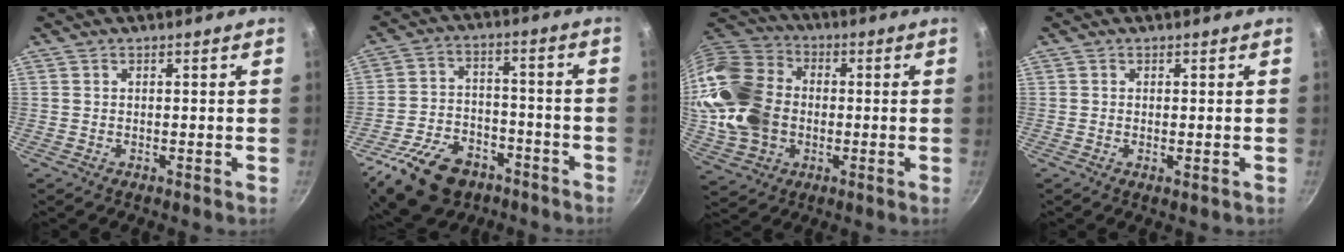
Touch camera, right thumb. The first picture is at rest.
{"total": 17.2, "force": [-10.3, 10.5, 8.9], "torque": [-0.140, 0.053, -0.165]}
{"total": 19.5, "force": [-0.9, 15.0, 12.3], "torque": [-0.234, 0.027, -0.014]}
{"total": 0.9, "force": [-0.1, 0.2, 0.9], "torque": [-0.017, -0.004, -0.003]}